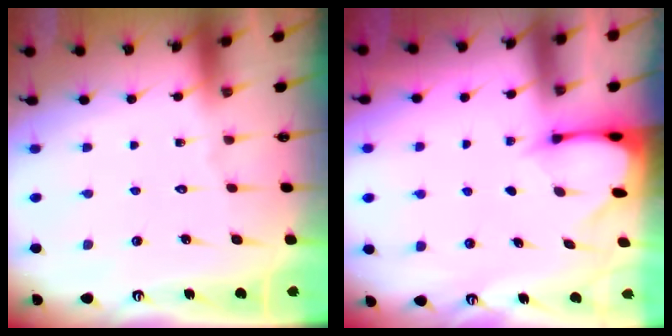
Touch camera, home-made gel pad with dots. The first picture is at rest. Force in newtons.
{"total": 2.4, "press": 2.4, "slide": 0.3}